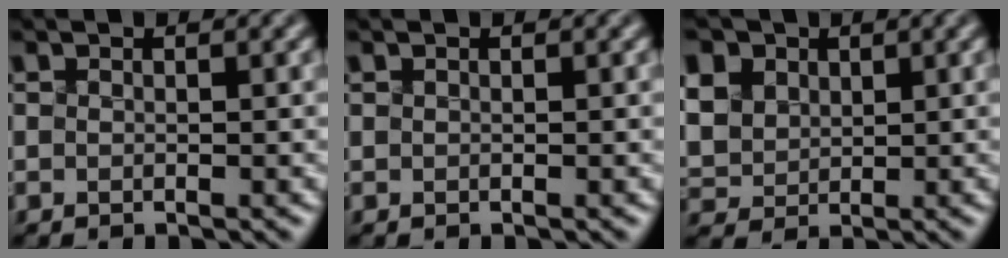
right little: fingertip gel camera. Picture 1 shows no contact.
{"total": 0.0}
{"total": 12.2, "force": [5.2, 9.3, 5.8], "torque": [-0.151, 0.033, 0.092]}